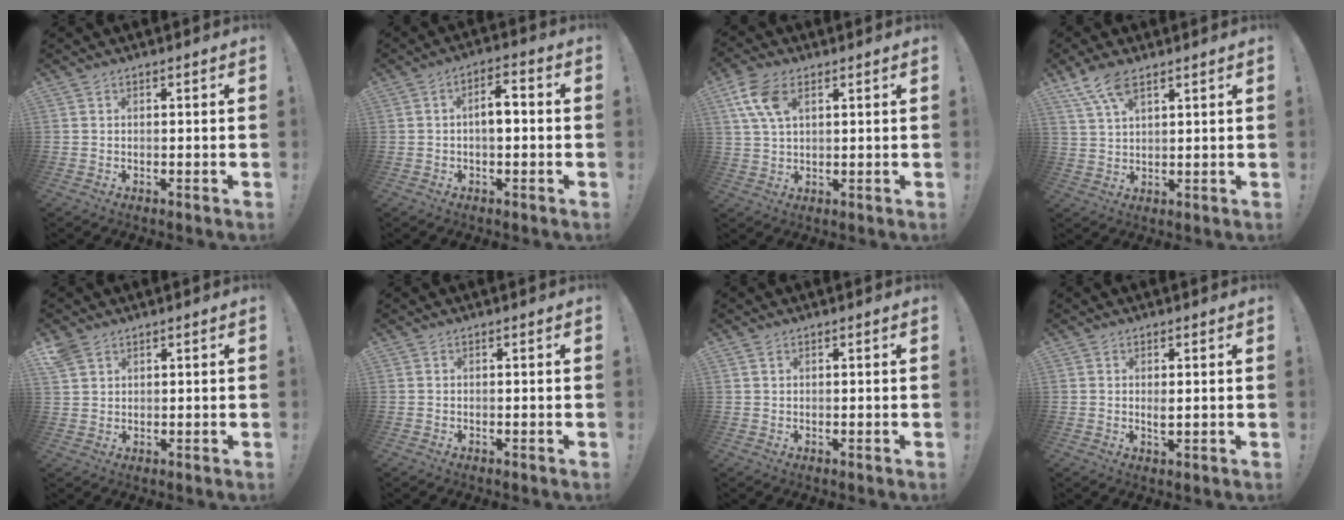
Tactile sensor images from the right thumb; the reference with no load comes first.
{"total": 5.7, "force": [-0.6, 2.7, 5.0], "torque": [-0.073, 0.008, -0.013]}
{"total": 9.8, "force": [4.4, 5.5, 6.7], "torque": [-0.135, -0.007, 0.084]}
{"total": 7.6, "force": [5.2, 2.7, 4.8], "torque": [-0.104, -0.017, 0.100]}
{"total": 4.0, "force": [2.9, 2.2, 1.6], "torque": [-0.038, -0.009, 0.059]}
{"total": 0.0}
{"total": 1.0, "force": [0.6, 0.6, 0.5], "torque": [-0.009, 0.000, 0.012]}
{"total": 2.0, "force": [1.0, 0.5, 1.6], "torque": [-0.019, -0.008, 0.015]}